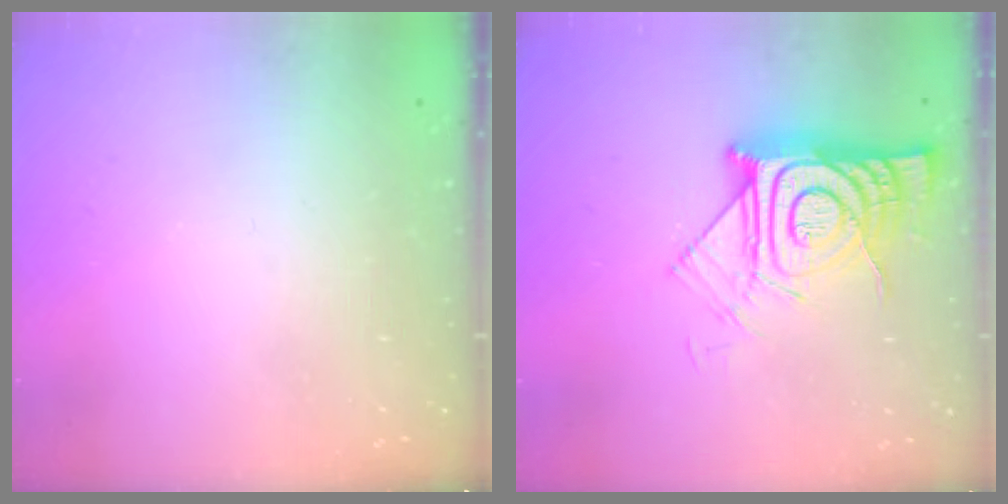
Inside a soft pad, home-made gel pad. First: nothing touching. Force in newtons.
{"total": 14.2, "press": 14.2, "slide": 1.1}